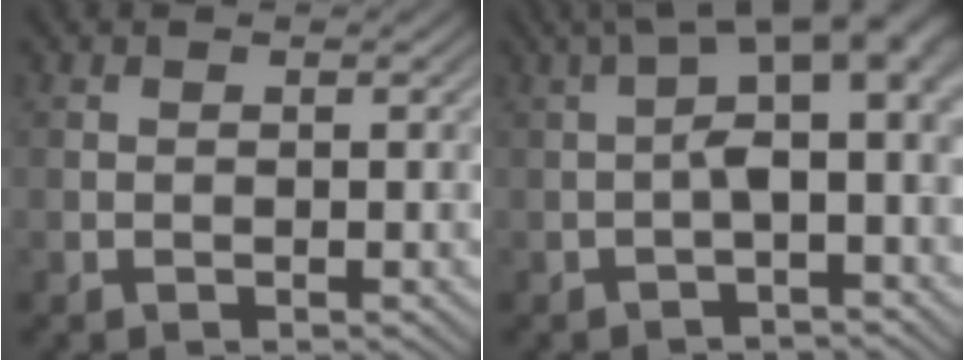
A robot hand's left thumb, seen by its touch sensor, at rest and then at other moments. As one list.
[{"total": 7.0, "force": [0.0, 2.4, 6.6], "torque": [-0.104, 0.023, -0.009]}]